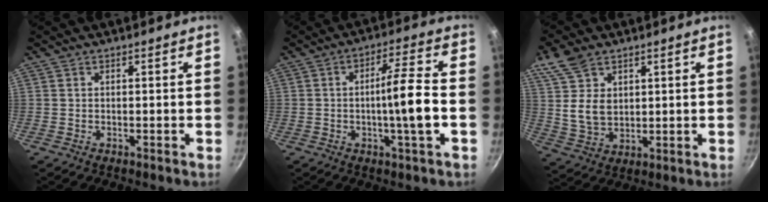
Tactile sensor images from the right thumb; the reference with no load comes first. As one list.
[{"total": 9.6, "force": [-1.8, 0.7, 9.4], "torque": [-0.155, 0.022, -0.030]}, {"total": 9.6, "force": [4.7, 6.3, 5.4], "torque": [-0.084, -0.022, 0.099]}]